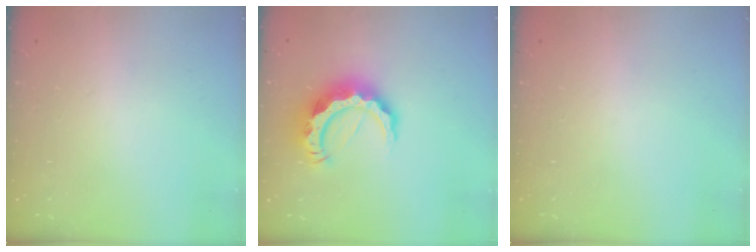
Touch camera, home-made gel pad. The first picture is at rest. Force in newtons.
{"total": 12.4, "press": 12.3, "slide": 1.4}
{"total": 0.0}